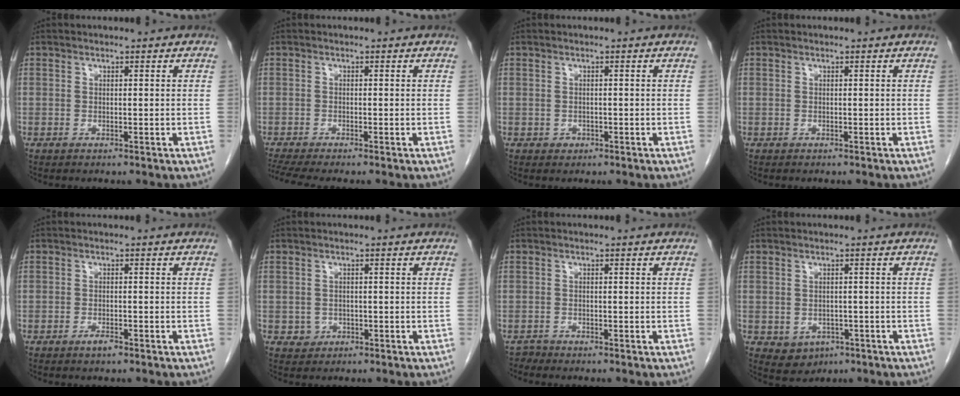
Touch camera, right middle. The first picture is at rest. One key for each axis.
{"total": 4.3, "fx": -3.7, "fy": -0.4, "fz": 2.2, "tx": -0.039, "ty": -0.010, "tz": -0.066}
{"total": 0.8, "fx": -0.3, "fy": 0.7, "fz": 0.2, "tx": -0.003, "ty": 0.003, "tz": -0.002}
{"total": 0.0}
{"total": 1.3, "fx": -0.9, "fy": 0.4, "fz": 0.9, "tx": -0.016, "ty": 0.000, "tz": -0.013}
{"total": 1.7, "fx": -0.5, "fy": 1.6, "fz": 0.3, "tx": -0.002, "ty": 0.006, "tz": -0.002}
{"total": 0.8, "fx": -0.7, "fy": 0.0, "fz": -0.4, "tx": 0.005, "ty": -0.004, "tz": -0.011}
{"total": 3.8, "fx": -1.3, "fy": 3.2, "fz": 1.6, "tx": -0.020, "ty": 0.002, "tz": -0.005}